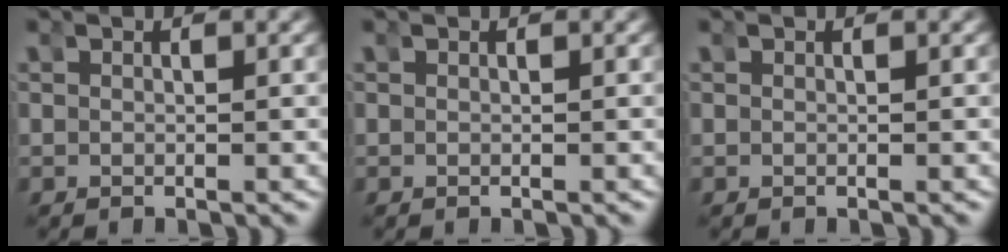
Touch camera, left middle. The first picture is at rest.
{"total": 0.0}
{"total": 0.0}